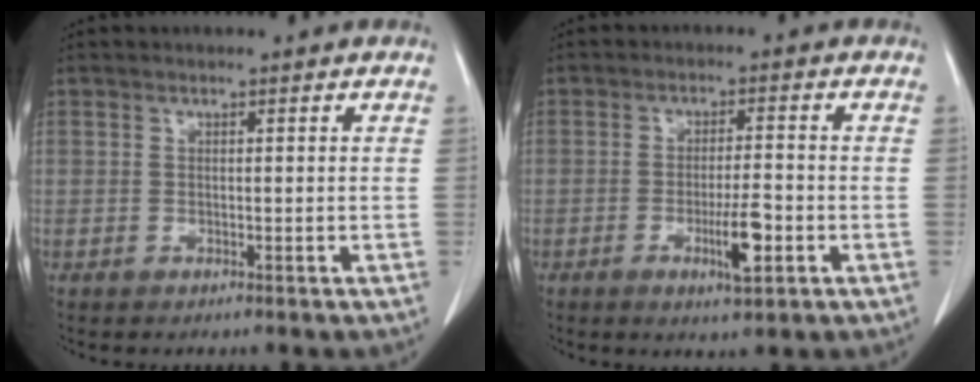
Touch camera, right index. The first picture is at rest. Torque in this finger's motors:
{"motor_torque": [1.03, -0.11, 0.48, 0.08]}